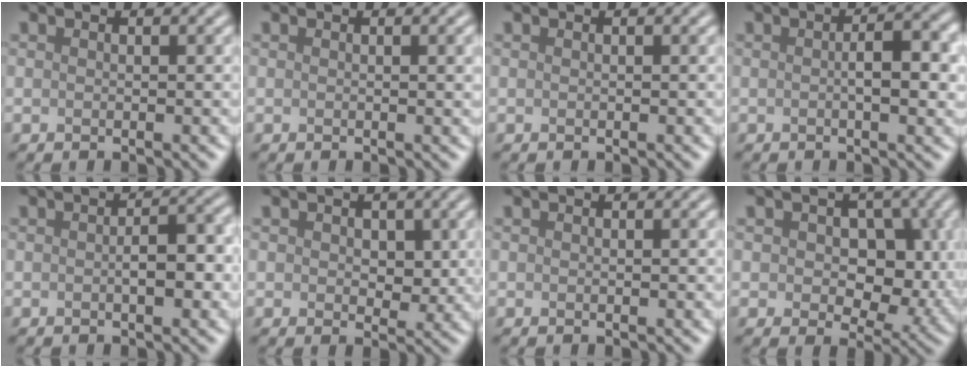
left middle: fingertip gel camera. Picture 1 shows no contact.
{"total": 1.2, "force": [0.2, 0.3, 1.1], "torque": [-0.012, 0.003, 0.002]}
{"total": 0.0}
{"total": 3.7, "force": [-0.1, 1.0, 3.5], "torque": [-0.056, 0.003, -0.001]}
{"total": 2.9, "force": [-0.5, 1.0, 2.7], "torque": [-0.043, 0.003, -0.008]}
{"total": 2.2, "force": [0.5, 1.6, 1.4], "torque": [-0.021, -0.005, 0.006]}
{"total": 0.0}
{"total": 6.5, "force": [0.7, 4.4, 4.7], "torque": [-0.064, -0.008, 0.007]}